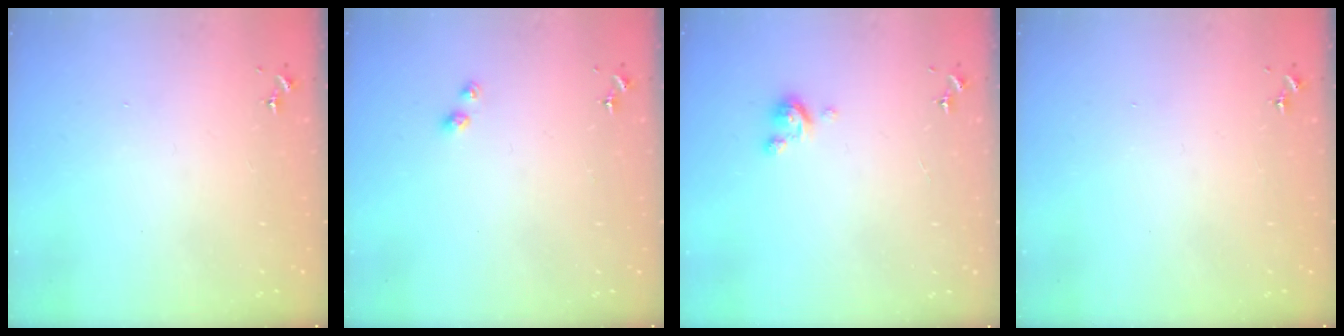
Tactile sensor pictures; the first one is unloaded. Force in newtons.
{"total": 4.6, "press": 4.6, "slide": 0.3}
{"total": 3.0, "press": 3.0, "slide": 0.3}
{"total": 0.0}